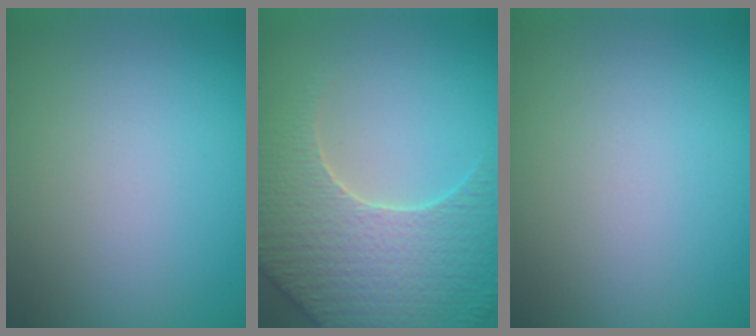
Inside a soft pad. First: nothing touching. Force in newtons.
{"total": 5.9, "press": 5.6, "slide": 1.7}
{"total": 0.0}